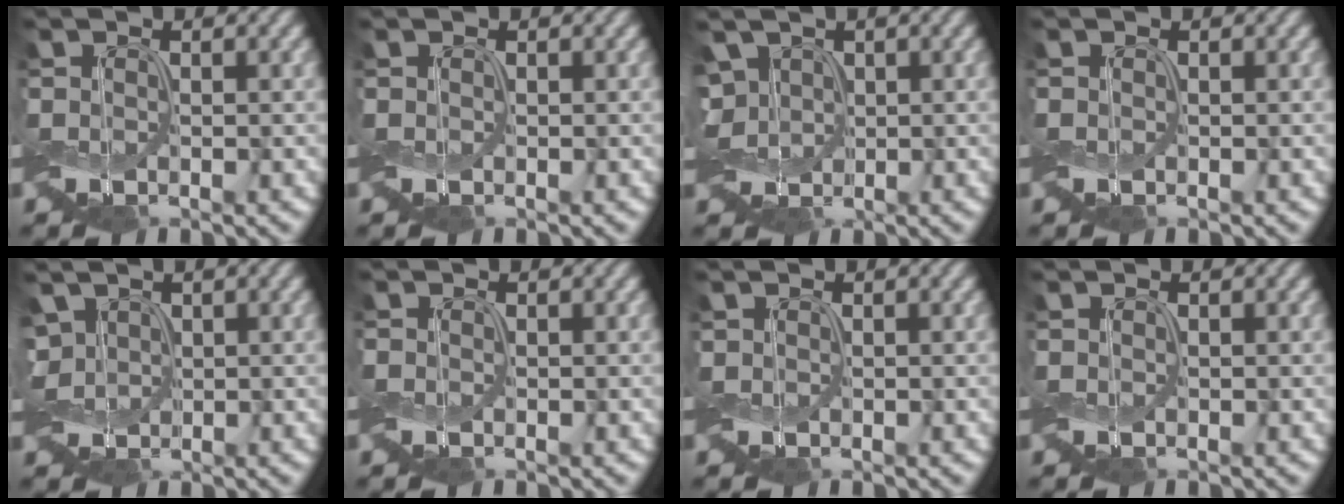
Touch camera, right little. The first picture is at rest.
{"total": 0.0}
{"total": 4.1, "force": [1.3, 2.8, 2.6], "torque": [-0.059, 0.018, 0.020]}
{"total": 0.0}
{"total": 2.4, "force": [0.8, 1.6, 1.5], "torque": [-0.034, 0.009, 0.010]}
{"total": 0.0}
{"total": 0.0}
{"total": 0.0}